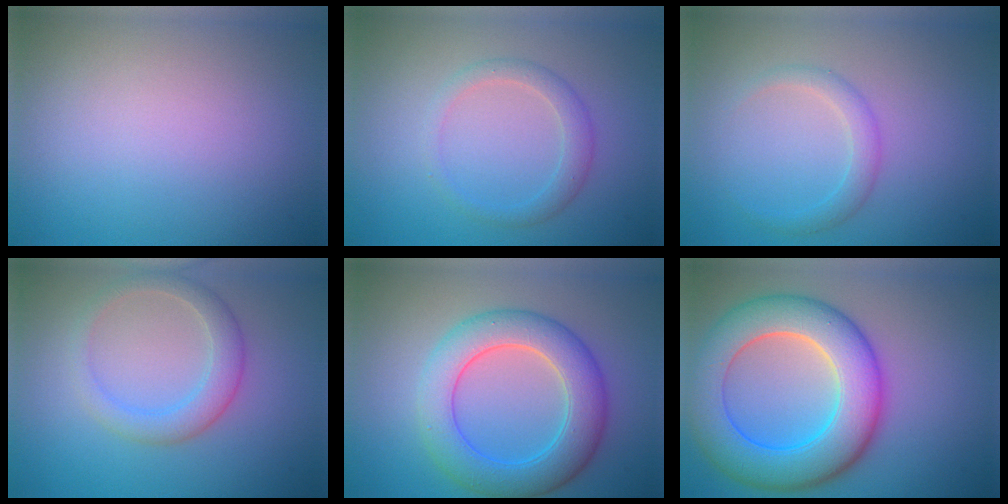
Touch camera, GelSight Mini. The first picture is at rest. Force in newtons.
{"total": 2.0, "press": 2.0, "slide": 0.1}
{"total": 1.8, "press": 1.8, "slide": 0.1}
{"total": 3.0, "press": 3.0, "slide": 0.0}
{"total": 6.9, "press": 6.9, "slide": 0.2}
{"total": 10.0, "press": 10.0, "slide": 0.3}